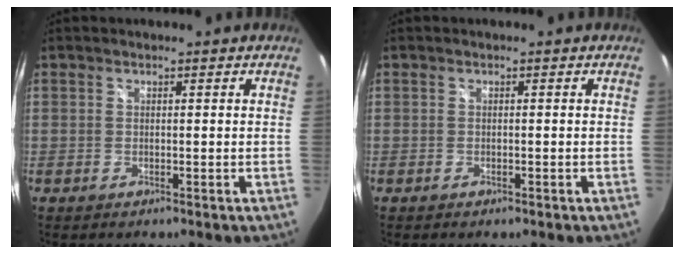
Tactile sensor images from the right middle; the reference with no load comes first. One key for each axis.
{"total": 0.8, "fx": -0.6, "fy": 0.4, "fz": 0.3, "tx": -0.007, "ty": -0.003, "tz": -0.011}